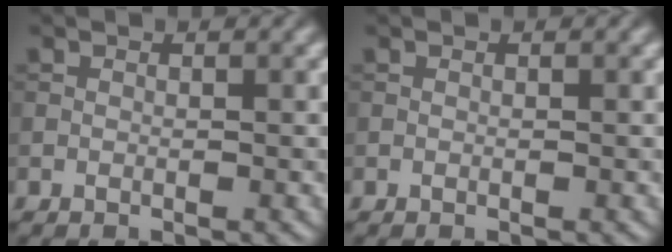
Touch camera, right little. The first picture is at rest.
{"total": 0.0}